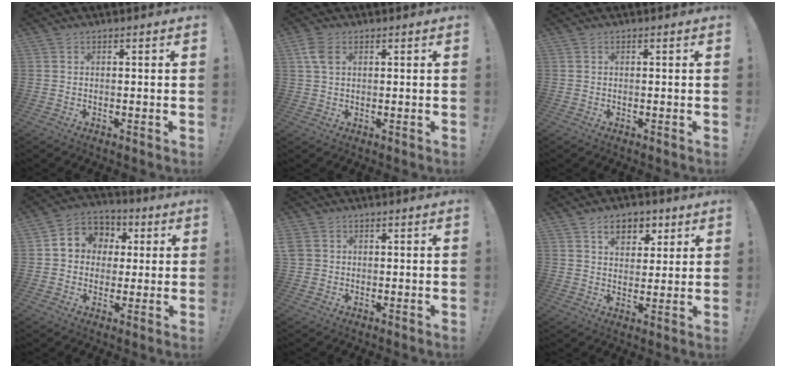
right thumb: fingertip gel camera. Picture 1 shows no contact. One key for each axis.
{"total": 4.9, "fx": 1.8, "fy": 3.0, "fz": 3.4, "tx": -0.060, "ty": -0.003, "tz": 0.031}
{"total": 0.0}
{"total": 8.5, "fx": 1.0, "fy": 8.0, "fz": 2.8, "tx": -0.036, "ty": -0.001, "tz": 0.025}
{"total": 2.8, "fx": 0.8, "fy": 2.5, "fz": 0.9, "tx": -0.019, "ty": 0.004, "tz": 0.020}
{"total": 8.5, "fx": 4.3, "fy": 6.1, "fz": 4.0, "tx": -0.048, "ty": -0.017, "tz": 0.079}